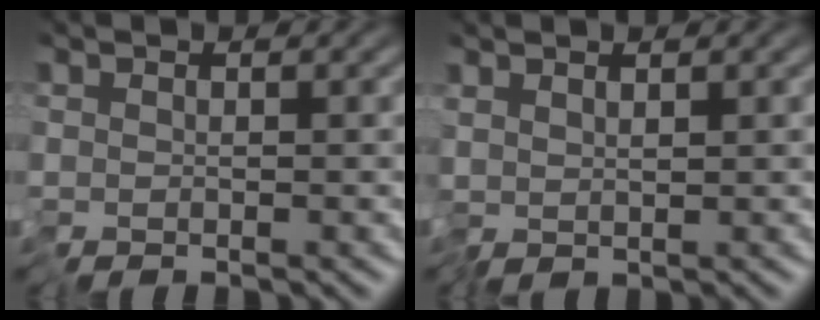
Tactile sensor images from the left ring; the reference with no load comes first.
{"total": 1.0, "force": [0.7, 0.2, 0.7], "torque": [-0.017, 0.005, 0.015]}